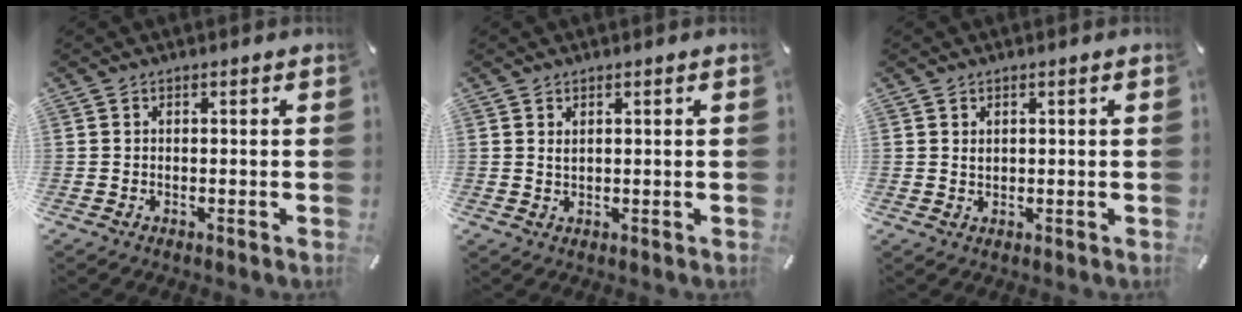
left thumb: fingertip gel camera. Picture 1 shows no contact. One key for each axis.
{"total": 1.2, "fx": 0.7, "fy": 0.5, "fz": 0.9, "tx": -0.019, "ty": -0.001, "tz": 0.013}
{"total": 1.1, "fx": 0.6, "fy": 0.7, "fz": 0.6, "tx": -0.012, "ty": 0.001, "tz": 0.012}